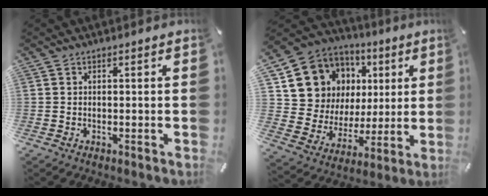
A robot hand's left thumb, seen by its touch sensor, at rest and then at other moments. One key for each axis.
{"total": 12.2, "fx": 5.3, "fy": 10.9, "fz": 1.6, "tx": -0.032, "ty": -0.052, "tz": 0.115}